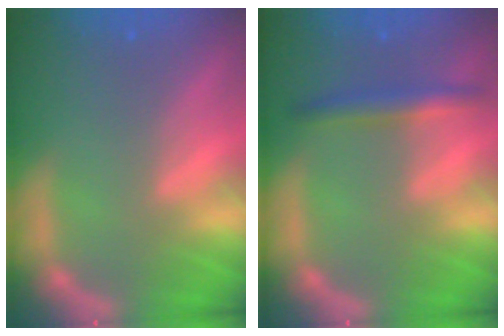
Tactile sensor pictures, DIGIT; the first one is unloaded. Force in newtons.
{"total": 3.0}